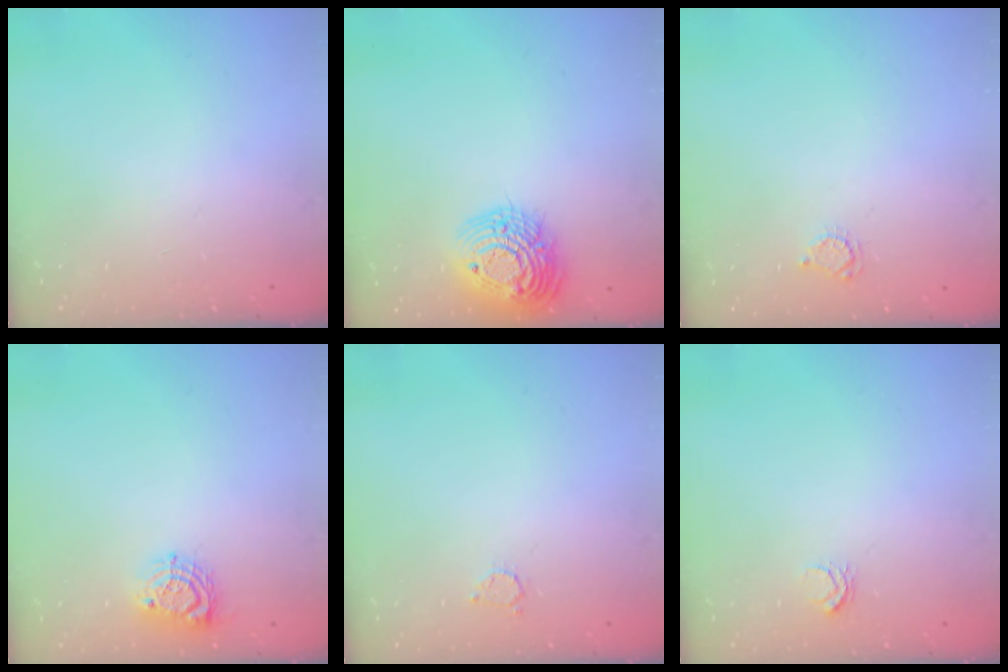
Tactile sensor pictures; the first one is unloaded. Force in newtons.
{"total": 16.4, "press": 16.3, "slide": 1.5}
{"total": 3.9, "press": 3.8, "slide": 0.4}
{"total": 8.6, "press": 8.6, "slide": 0.6}
{"total": 2.5, "press": 2.5, "slide": 0.4}
{"total": 3.8, "press": 3.8, "slide": 0.3}